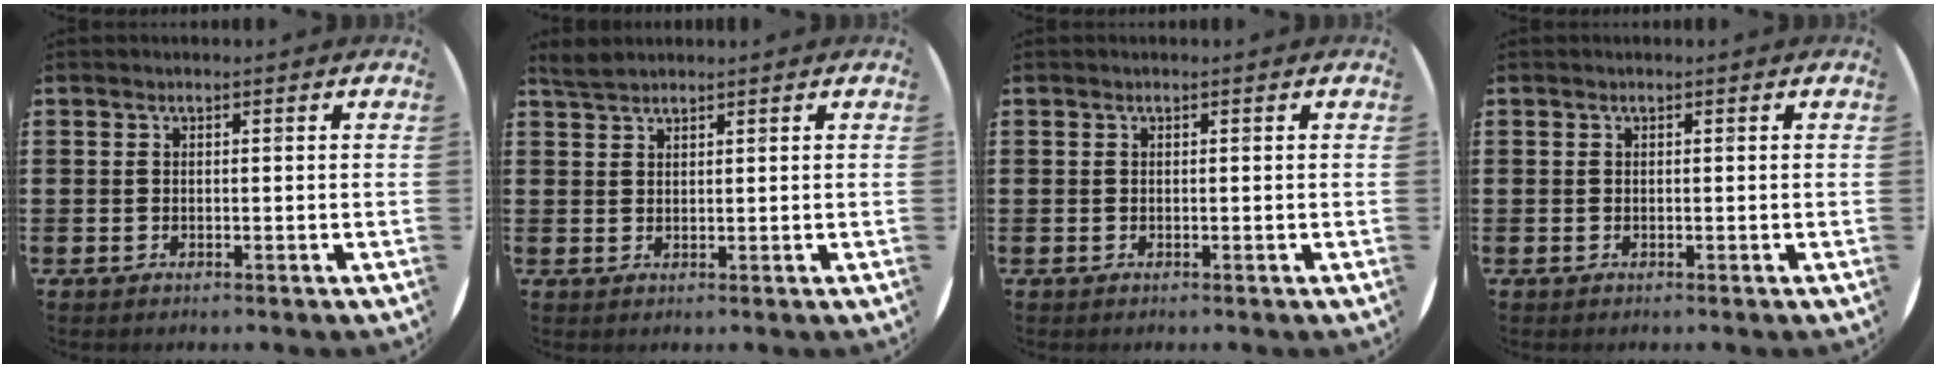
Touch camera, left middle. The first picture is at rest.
{"total": 2.0, "force": [1.9, 0.4, 0.5], "torque": [-0.014, 0.004, 0.037]}
{"total": 0.0}
{"total": 0.0}